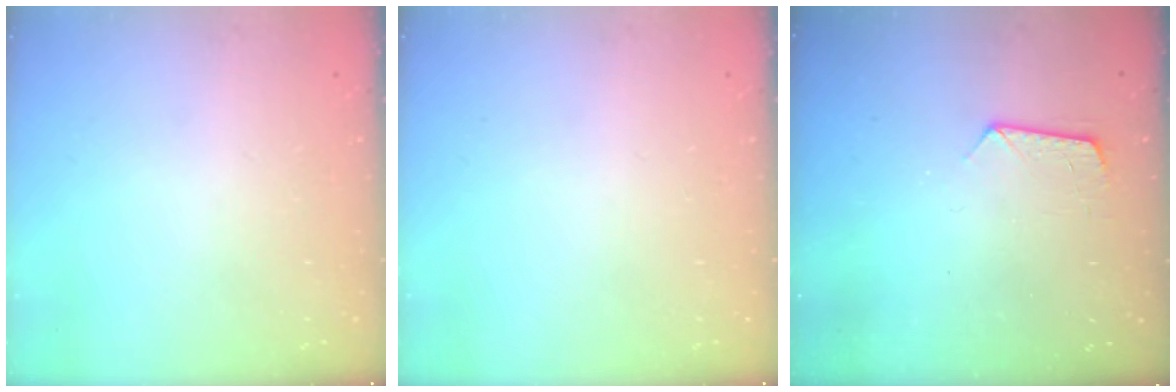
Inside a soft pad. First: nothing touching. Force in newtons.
{"total": 0.0}
{"total": 8.1, "press": 8.0, "slide": 0.7}